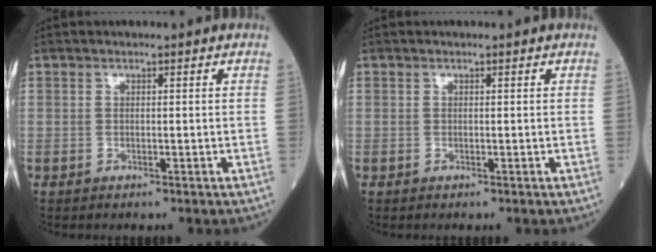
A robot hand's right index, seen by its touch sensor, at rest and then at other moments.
{"total": 0.0}